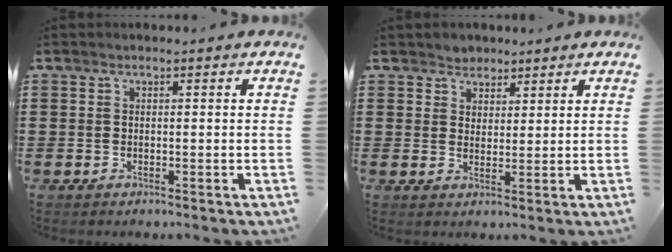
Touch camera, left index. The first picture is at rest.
{"total": 2.9, "force": [2.0, 2.1, -0.2], "torque": [-0.012, 0.012, 0.036]}